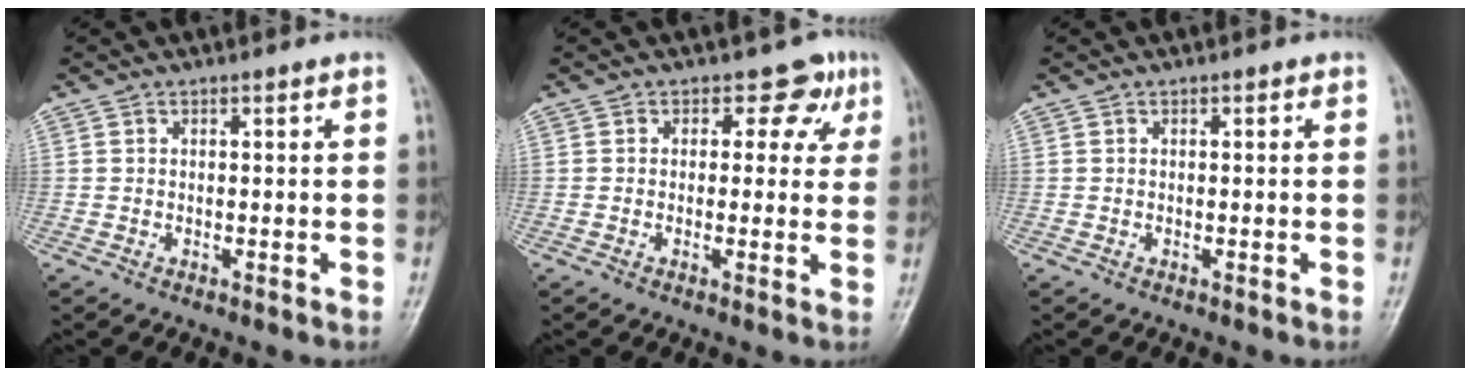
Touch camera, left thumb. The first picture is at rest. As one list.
[{"total": 5.0, "force": [2.1, 3.8, 2.5], "torque": [0.013, 0.001, 0.015]}, {"total": 0.0}]